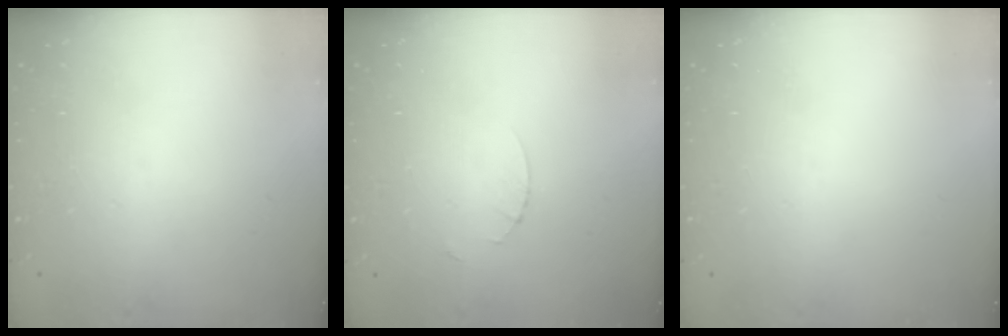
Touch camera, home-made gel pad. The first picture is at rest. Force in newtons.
{"total": 2.7, "press": 2.7, "slide": 0.3}
{"total": 0.0}